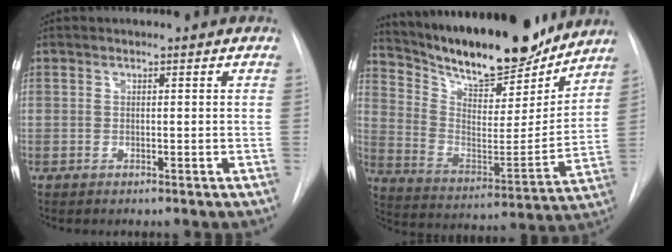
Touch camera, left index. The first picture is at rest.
{"total": 22.2, "force": [19.4, 5.0, 9.5], "torque": [-0.168, -0.025, 0.302]}